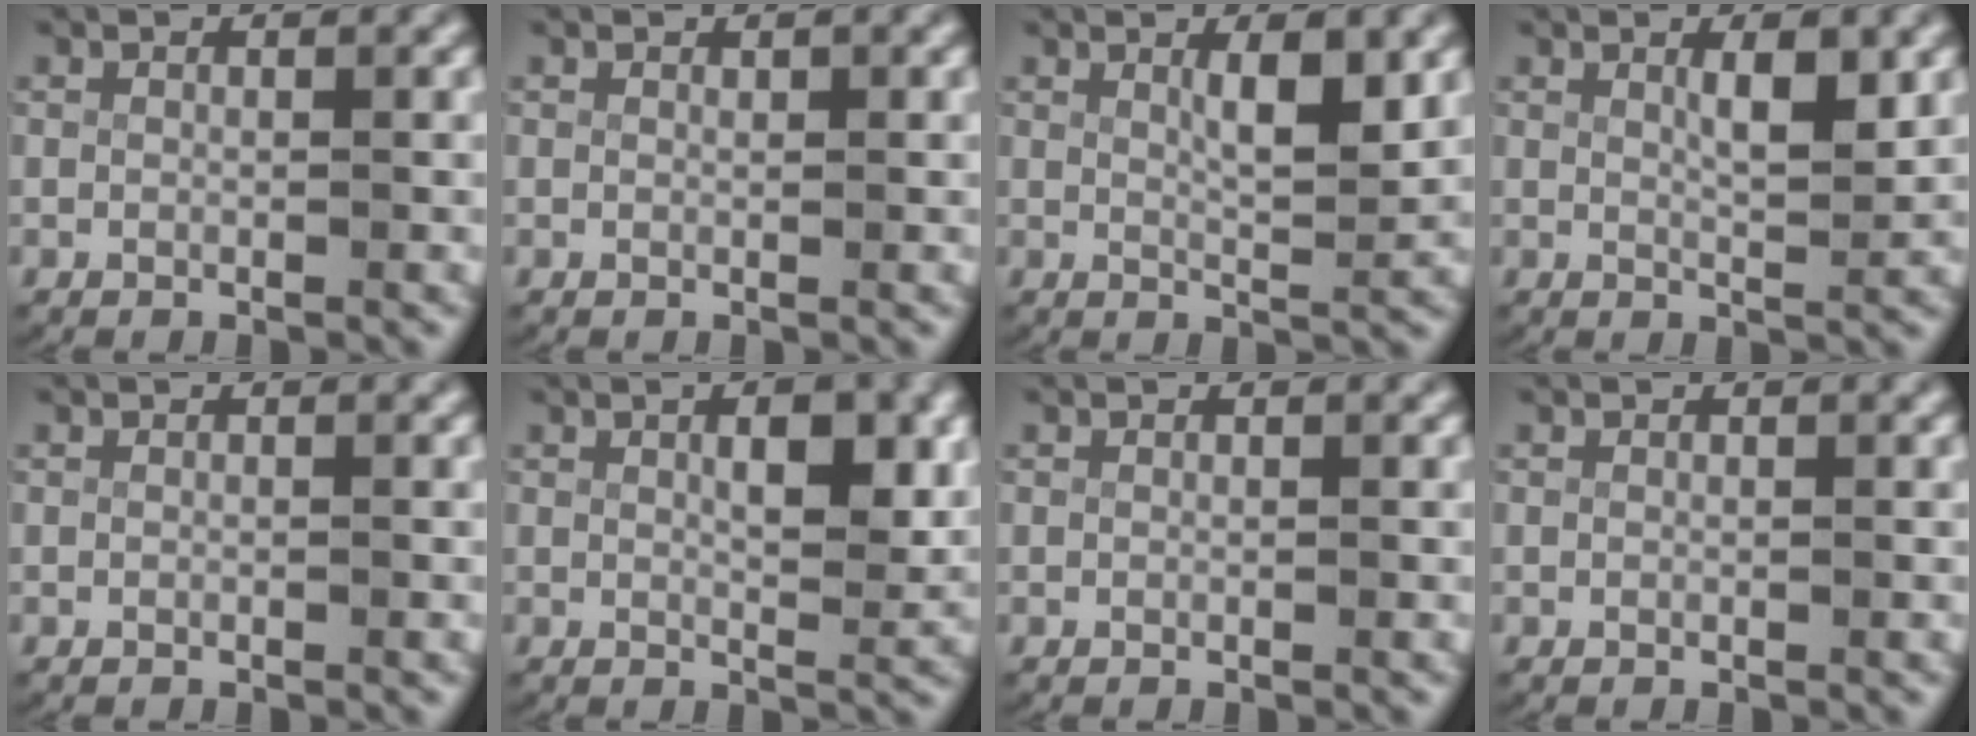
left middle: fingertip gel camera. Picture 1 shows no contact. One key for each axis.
{"total": 0.0}
{"total": 3.1, "fx": 1.3, "fy": 0.5, "fz": 2.8, "tx": -0.046, "ty": -0.013, "tz": 0.028}
{"total": 2.8, "fx": 1.1, "fy": 0.4, "fz": 2.5, "tx": -0.043, "ty": -0.012, "tz": 0.024}
{"total": 0.0}
{"total": 3.6, "fx": 1.1, "fy": 1.1, "fz": 3.3, "tx": -0.047, "ty": -0.010, "tz": 0.020}
{"total": 0.0}
{"total": 0.0}